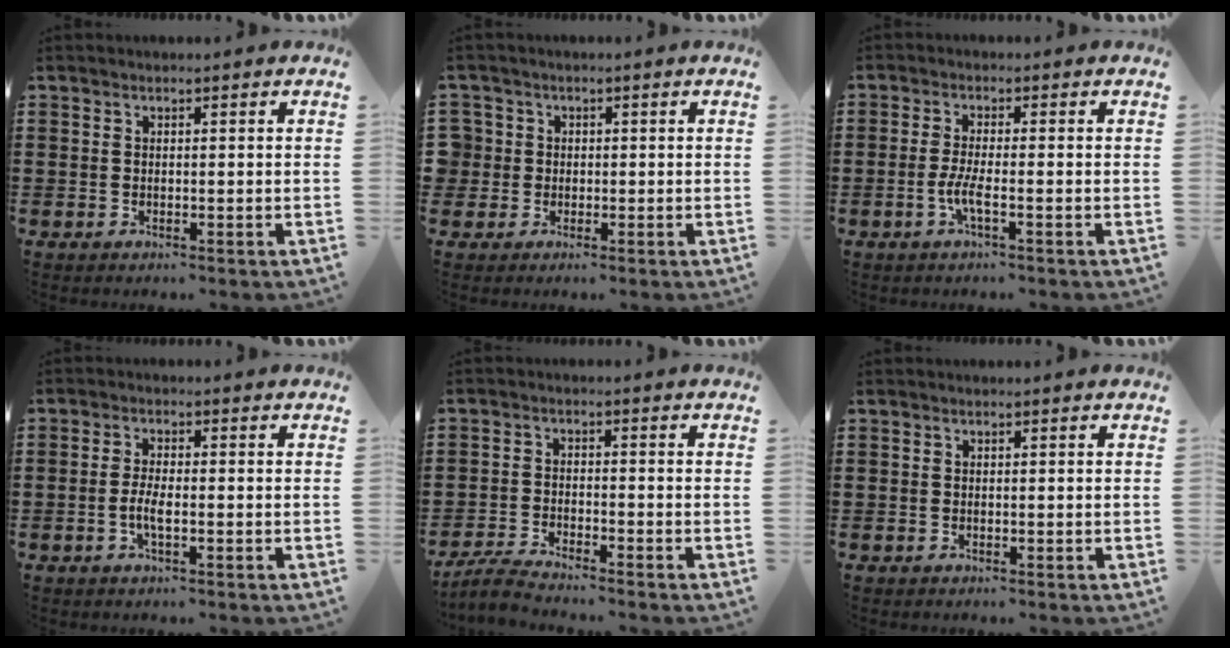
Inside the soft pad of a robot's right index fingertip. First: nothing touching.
{"total": 2.7, "force": [0.1, 2.6, 0.3], "torque": [-0.027, 0.006, -0.003]}
{"total": 3.7, "force": [-1.5, 0.2, 3.4], "torque": [-0.082, -0.015, -0.032]}
{"total": 3.1, "force": [-1.0, 0.8, 2.9], "torque": [-0.065, -0.003, -0.022]}
{"total": 3.6, "force": [-3.5, 0.0, 0.9], "torque": [-0.032, -0.005, -0.074]}
{"total": 0.0}